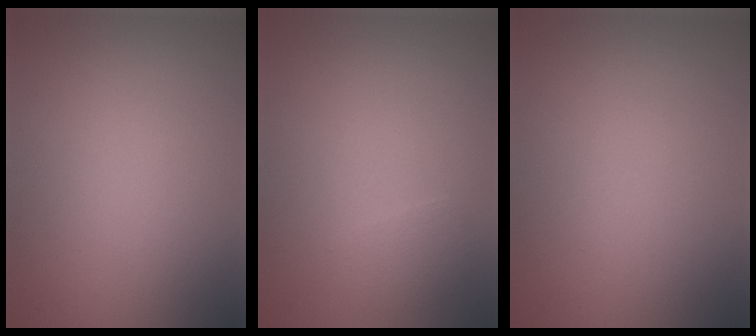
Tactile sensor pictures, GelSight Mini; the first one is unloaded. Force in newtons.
{"total": 1.2, "press": 1.2, "slide": 0.1}
{"total": 0.0}